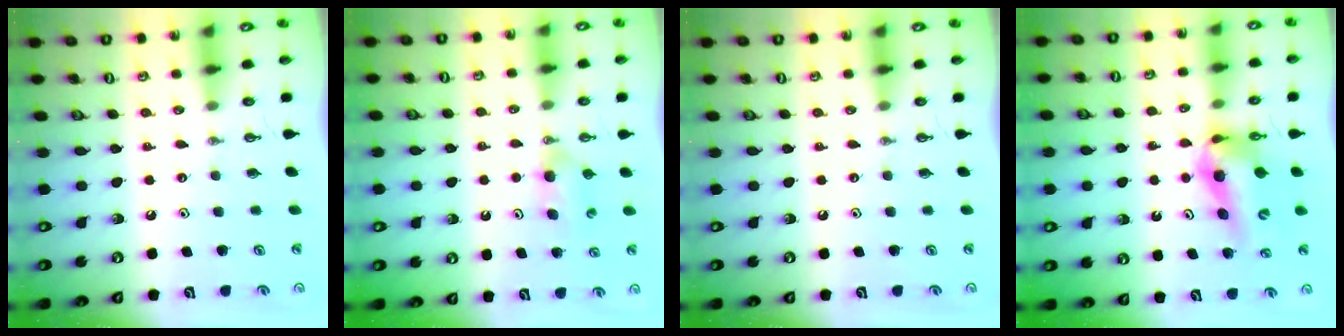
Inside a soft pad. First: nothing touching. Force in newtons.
{"total": 5.0, "press": 4.6, "slide": 1.9}
{"total": 0.0}
{"total": 11.1, "press": 11.0, "slide": 1.0}